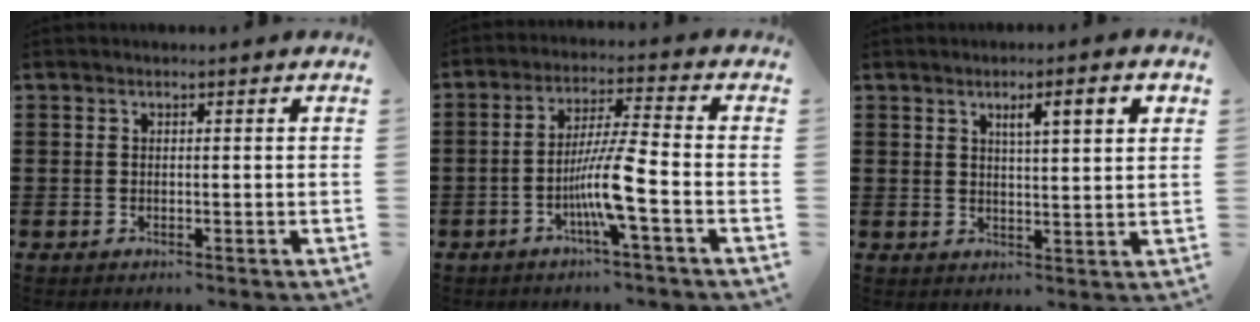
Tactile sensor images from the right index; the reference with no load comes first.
{"total": 8.1, "force": [-3.1, 0.1, 7.5], "torque": [-0.147, -0.008, -0.064]}
{"total": 4.9, "force": [2.0, 0.7, 4.5], "torque": [-0.080, -0.001, 0.028]}